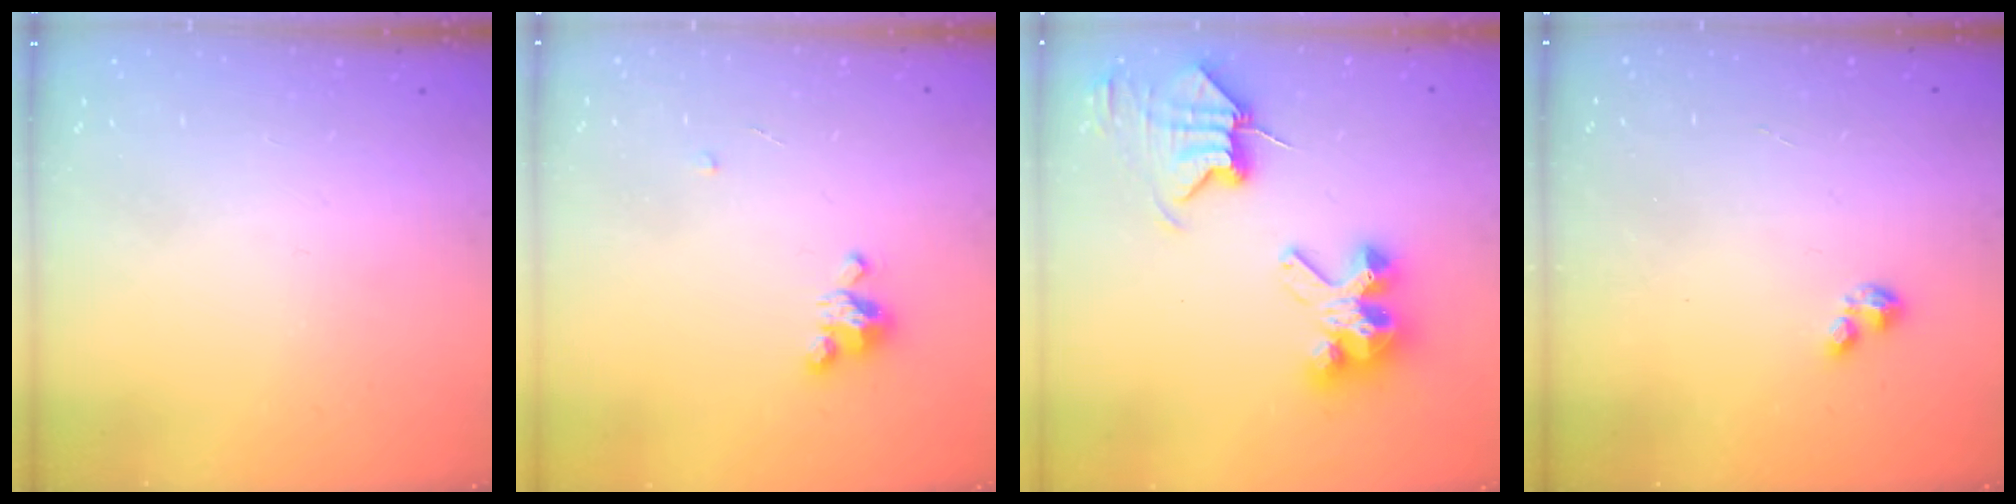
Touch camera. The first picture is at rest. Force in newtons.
{"total": 3.8, "press": 3.8, "slide": 0.4}
{"total": 9.9, "press": 9.9, "slide": 1.1}
{"total": 0.7, "press": 0.6, "slide": 0.2}